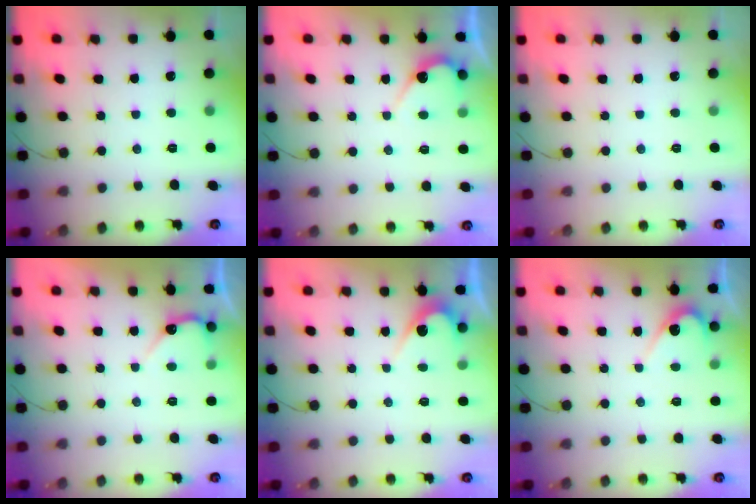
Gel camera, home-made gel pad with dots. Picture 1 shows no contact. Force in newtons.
{"total": 6.5, "press": 6.5, "slide": 0.5}
{"total": 0.0}
{"total": 4.0, "press": 4.0, "slide": 0.2}
{"total": 4.2, "press": 4.1, "slide": 0.2}
{"total": 3.8, "press": 3.8, "slide": 0.3}